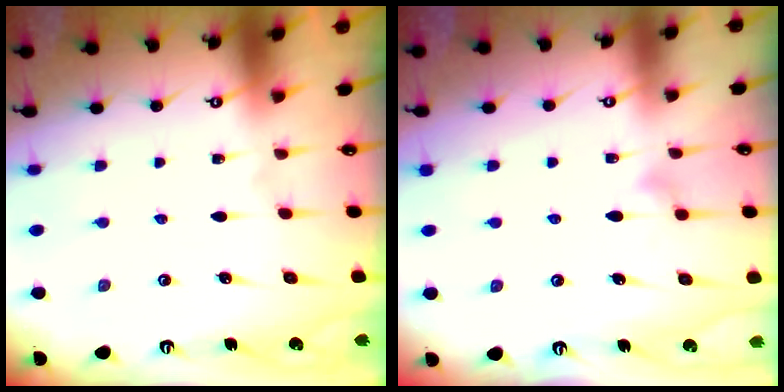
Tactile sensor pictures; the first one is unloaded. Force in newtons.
{"total": 8.7, "press": 8.7, "slide": 0.4}